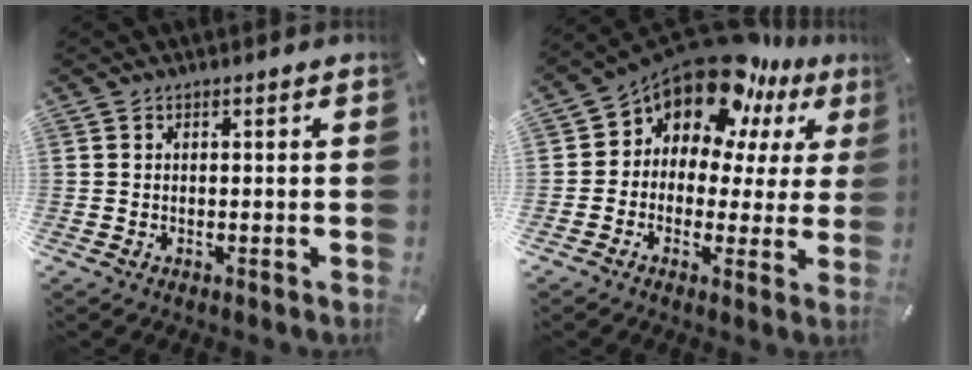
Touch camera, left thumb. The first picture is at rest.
{"total": 14.5, "force": [11.3, 7.1, 5.9], "torque": [-0.124, -0.094, 0.202]}